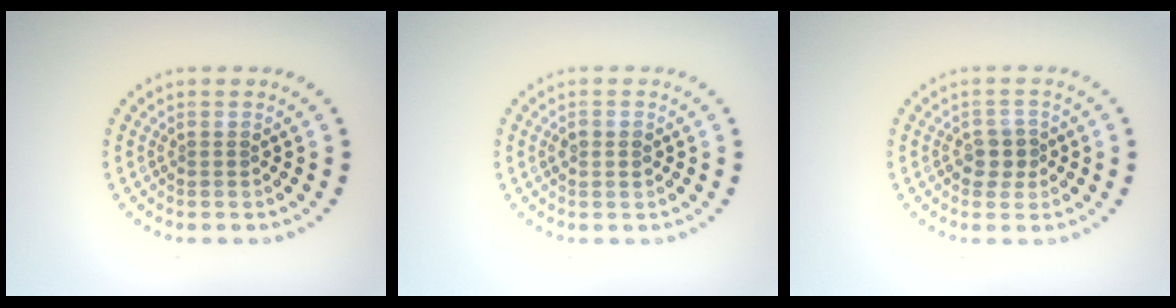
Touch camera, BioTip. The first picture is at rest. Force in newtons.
{"total": 1.0, "press": 1.0, "slide": 0.1}
{"total": 1.8, "press": 1.7, "slide": 0.6}